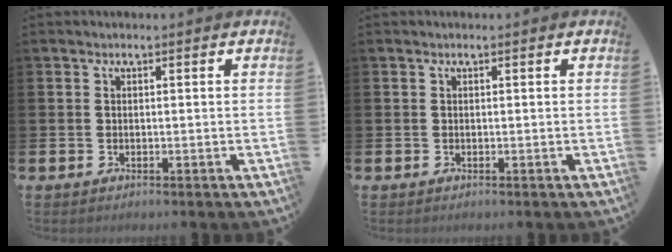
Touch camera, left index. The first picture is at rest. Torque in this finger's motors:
{"motor_torque": [0.00, 0.00, 0.00, 0.00]}